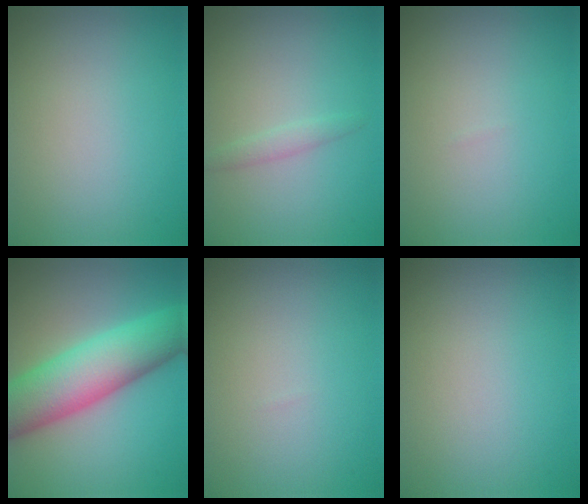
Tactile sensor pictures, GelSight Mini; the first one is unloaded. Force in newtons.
{"total": 1.0, "press": 1.0, "slide": 0.1}
{"total": 0.0}
{"total": 9.3, "press": 9.3, "slide": 0.2}
{"total": 0.0}
{"total": 0.0}